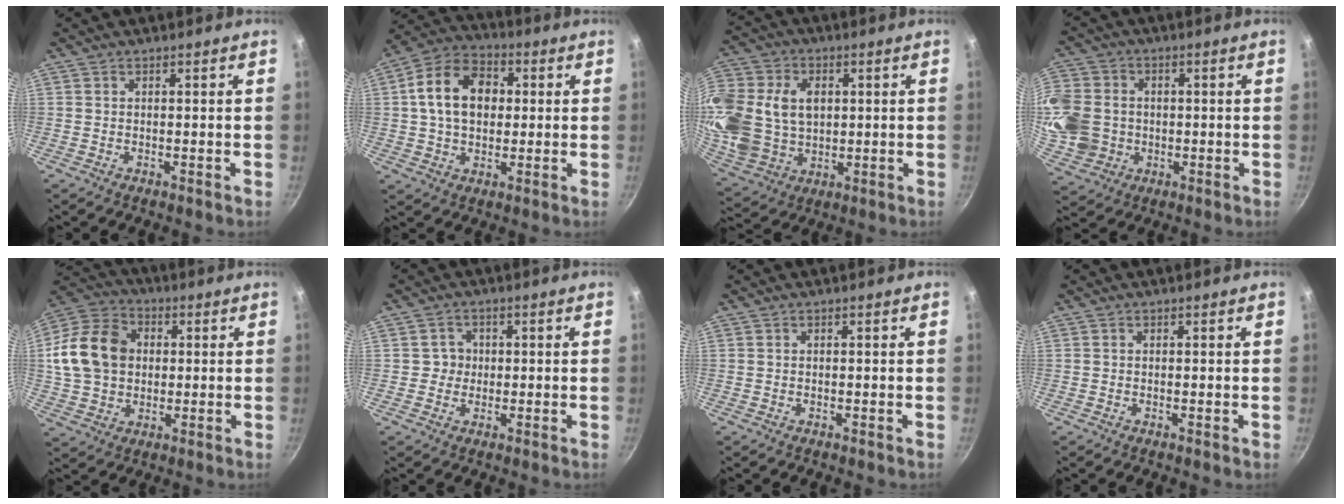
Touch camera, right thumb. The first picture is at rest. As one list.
[{"total": 13.8, "force": [1.8, 10.0, 9.4], "torque": [-0.132, 0.021, 0.015]}, {"total": 24.3, "force": [3.9, 18.3, 15.5], "torque": [-0.354, 0.018, 0.083]}, {"total": 16.1, "force": [-0.7, 13.9, 8.1], "torque": [-0.172, 0.011, -0.011]}, {"total": 16.2, "force": [1.8, 12.7, 9.9], "torque": [-0.161, 0.021, 0.026]}, {"total": 3.1, "force": [0.1, 3.0, 0.7], "torque": [0.013, 0.005, -0.004]}, {"total": 0.0}, {"total": 0.0}]